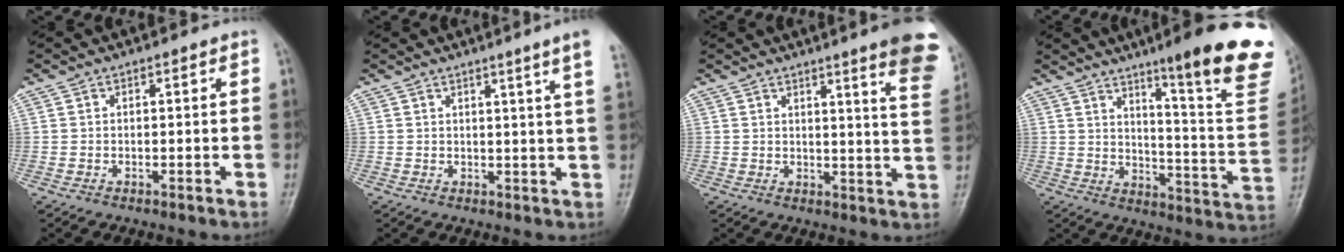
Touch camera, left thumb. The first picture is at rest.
{"total": 6.6, "force": [4.4, -1.1, 4.8], "torque": [-0.064, -0.018, 0.046]}
{"total": 13.0, "force": [8.7, 1.2, 9.6], "torque": [-0.096, -0.045, 0.089]}
{"total": 22.8, "force": [14.3, 2.6, 17.7], "torque": [-0.207, -0.081, 0.196]}